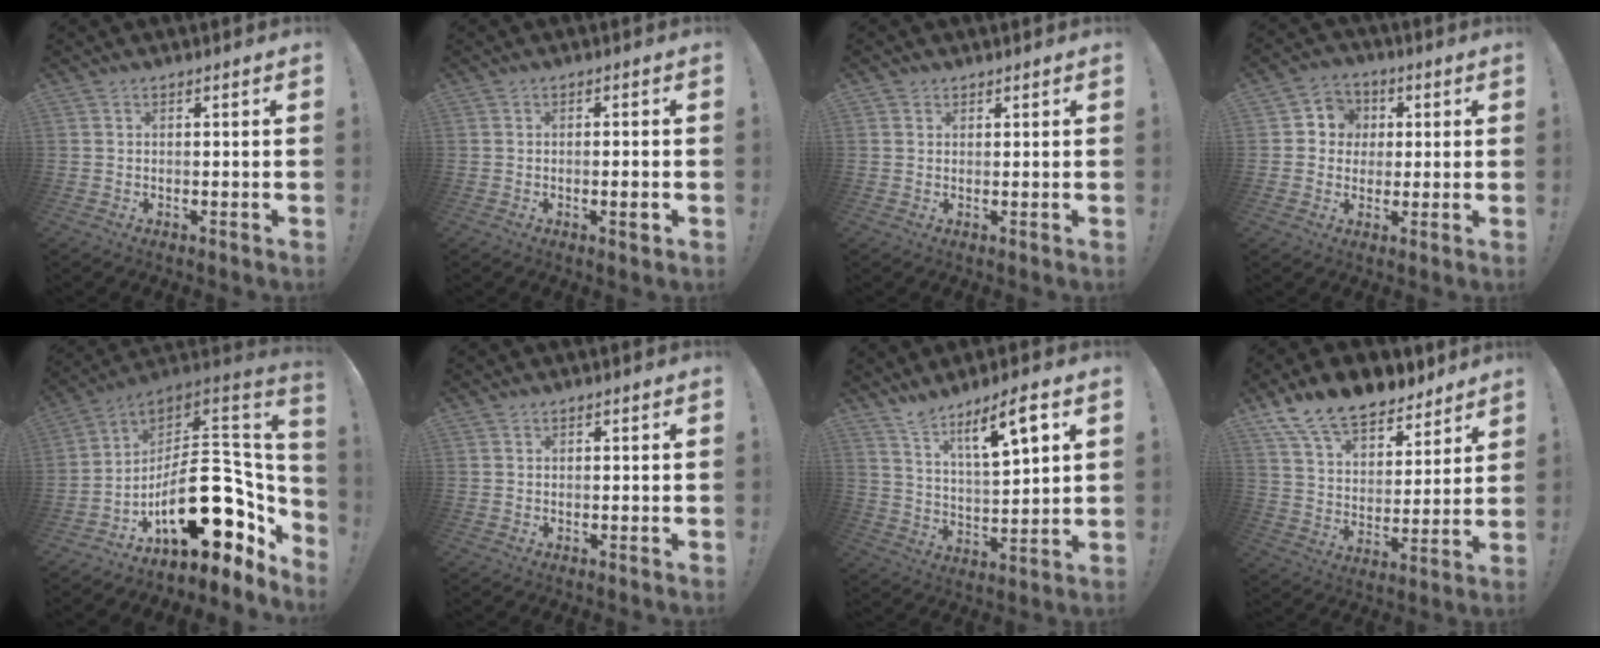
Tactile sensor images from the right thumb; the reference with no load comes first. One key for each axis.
{"total": 2.5, "fx": -0.7, "fy": 0.1, "fz": 2.3, "tx": -0.020, "ty": -0.006, "tz": -0.017}
{"total": 1.1, "fx": 0.8, "fy": 0.7, "fz": 0.1, "tx": 0.003, "ty": -0.002, "tz": 0.015}
{"total": 7.1, "fx": 0.1, "fy": 6.9, "fz": 1.8, "tx": -0.024, "ty": 0.007, "tz": 0.007}
{"total": 24.2, "fx": -6.0, "fy": 12.2, "fz": 20.0, "tx": -0.311, "ty": 0.013, "tz": -0.086}
{"total": 0.0}
{"total": 10.9, "fx": 7.4, "fy": 1.9, "fz": 7.7, "tx": -0.126, "ty": -0.041, "tz": 0.122}
{"total": 14.8, "fx": 11.7, "fy": 7.0, "fz": 5.6, "tx": -0.107, "ty": -0.082, "tz": 0.218}